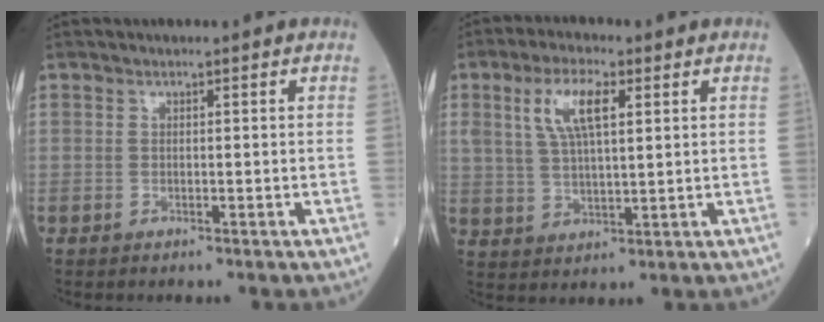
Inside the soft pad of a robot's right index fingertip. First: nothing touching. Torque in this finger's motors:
{"motor_torque": [0.24, 0.12, 0.16, 0.11]}